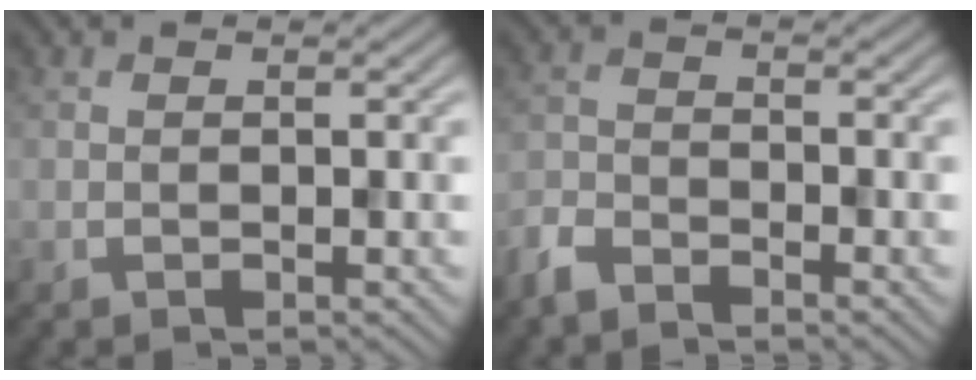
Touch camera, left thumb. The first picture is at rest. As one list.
[{"total": 3.4, "force": [-3.0, 1.0, 1.2], "torque": [-0.030, -0.007, -0.076]}]